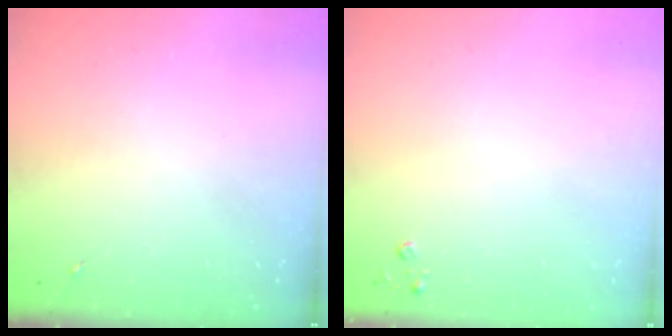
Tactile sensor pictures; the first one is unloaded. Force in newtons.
{"total": 2.6, "press": 2.6, "slide": 0.3}